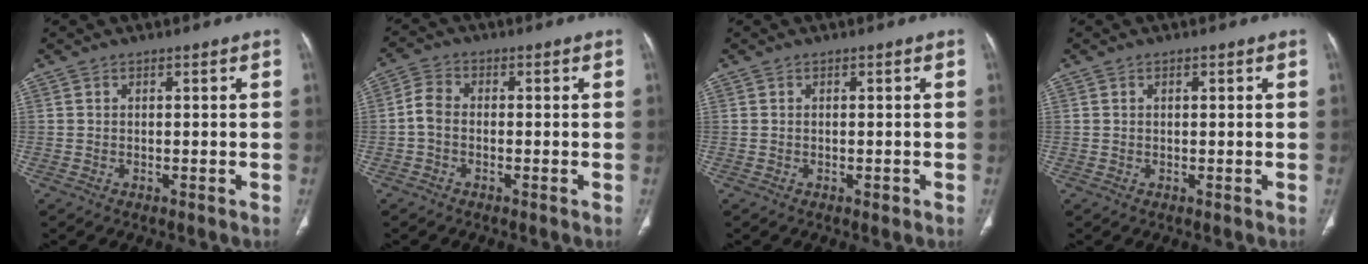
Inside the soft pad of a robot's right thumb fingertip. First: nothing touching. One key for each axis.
{"total": 3.6, "fx": -0.8, "fy": 2.5, "fz": 2.5, "tx": -0.050, "ty": 0.012, "tz": -0.024}
{"total": 0.5, "fx": -0.3, "fy": 0.2, "fz": 0.3, "tx": -0.005, "ty": 0.002, "tz": -0.003}
{"total": 0.5, "fx": 0.2, "fy": 0.2, "fz": 0.5, "tx": -0.007, "ty": -0.001, "tz": 0.004}